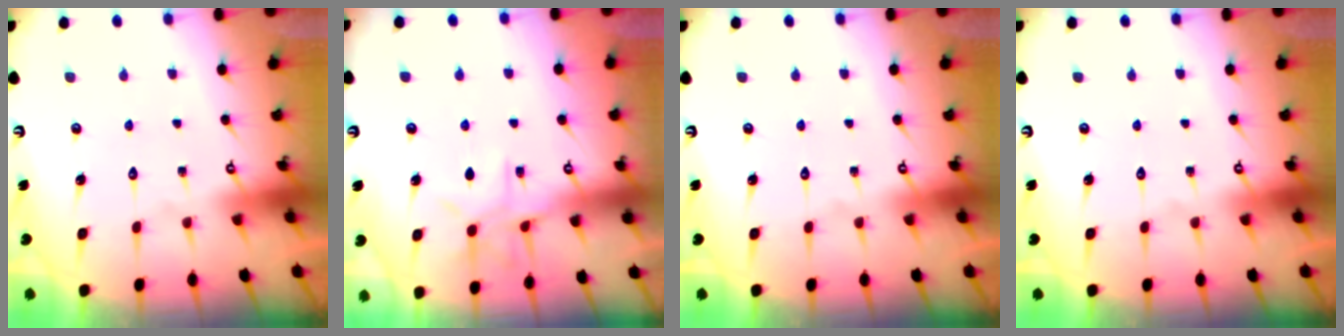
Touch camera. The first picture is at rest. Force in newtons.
{"total": 8.2, "press": 8.2, "slide": 0.5}
{"total": 0.0}
{"total": 0.0}